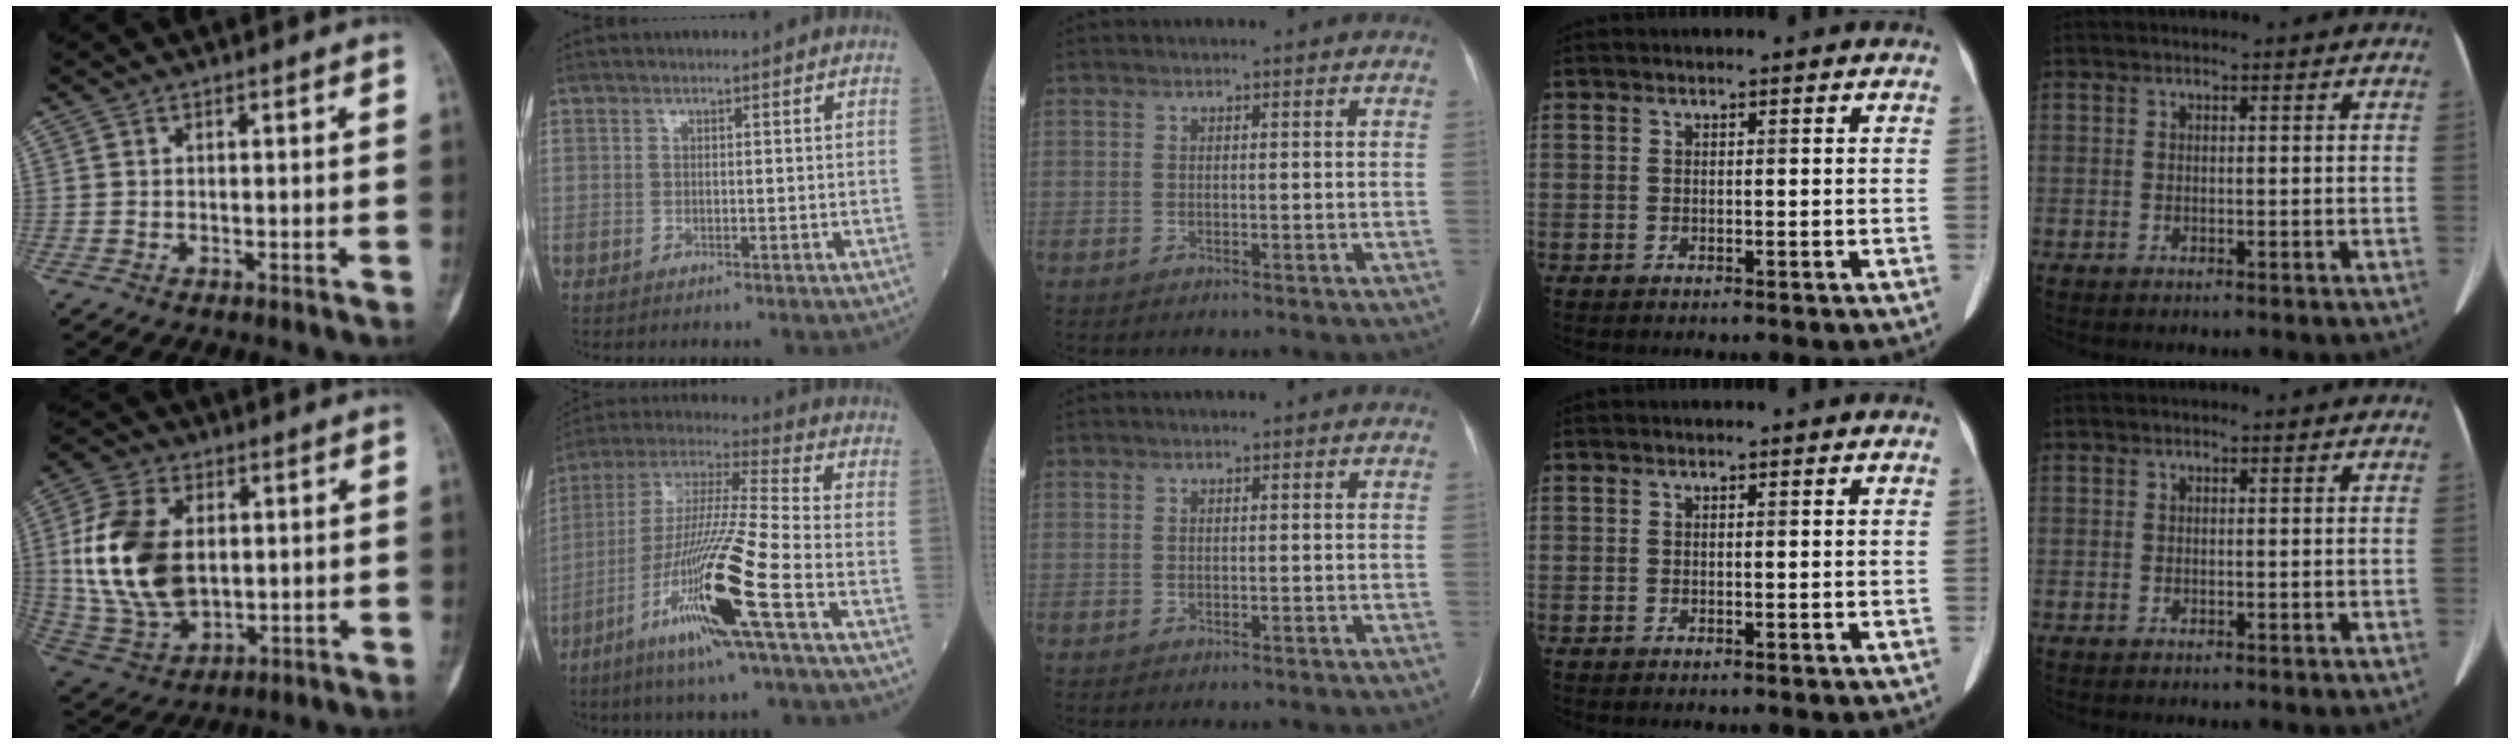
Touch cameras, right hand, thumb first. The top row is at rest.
{"thumb": {"total": 17.8, "force": [2.2, 11.3, 13.6], "torque": [-0.265, -0.010, 0.052]}, "index": {"total": 18.1, "force": [-7.7, -0.6, 16.4], "torque": [-0.344, -0.030, -0.151]}}